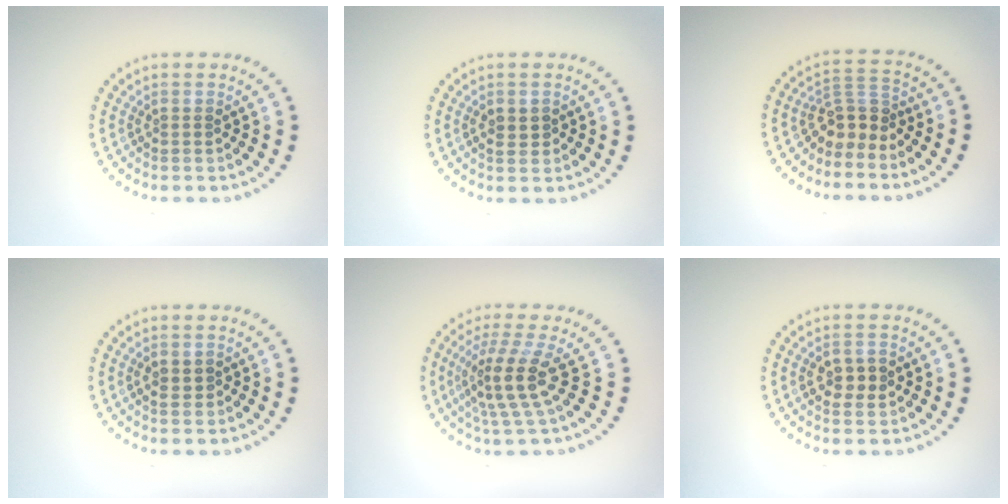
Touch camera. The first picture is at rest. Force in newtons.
{"total": 1.3, "press": 1.3, "slide": 0.0}
{"total": 3.1, "press": 2.3, "slide": 2.1}
{"total": 1.2, "press": 1.2, "slide": 0.1}
{"total": 4.2, "press": 3.2, "slide": 2.8}
{"total": 2.5, "press": 2.5, "slide": 0.0}